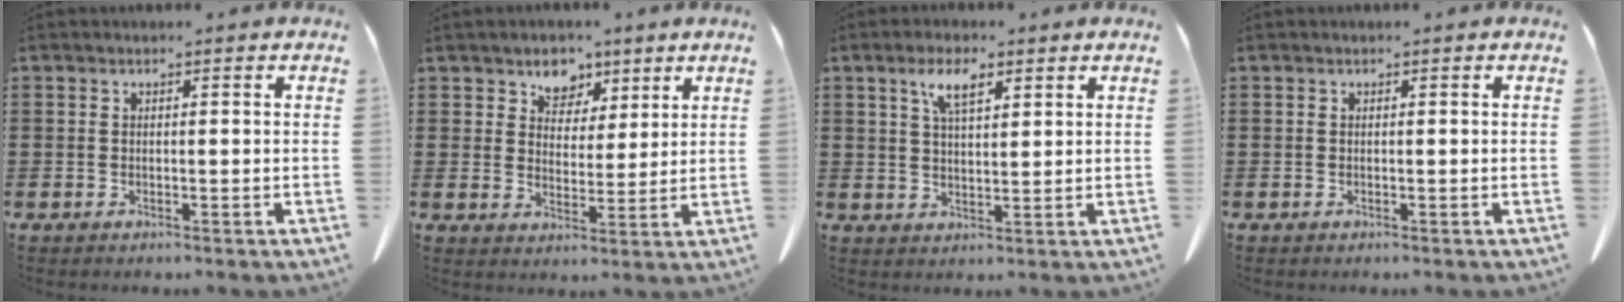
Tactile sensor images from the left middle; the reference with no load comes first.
{"total": 5.3, "force": [3.8, 3.6, 0.8], "torque": [-0.034, -0.005, 0.065]}
{"total": 5.4, "force": [3.1, 1.7, 4.0], "torque": [-0.081, 0.002, 0.054]}
{"total": 0.0}